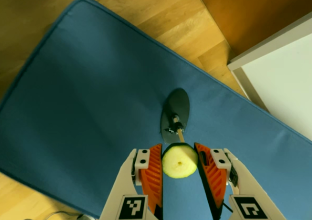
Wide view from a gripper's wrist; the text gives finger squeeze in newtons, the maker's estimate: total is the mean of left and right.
{"total": 11.6, "left": 11.7, "right": 11.4}